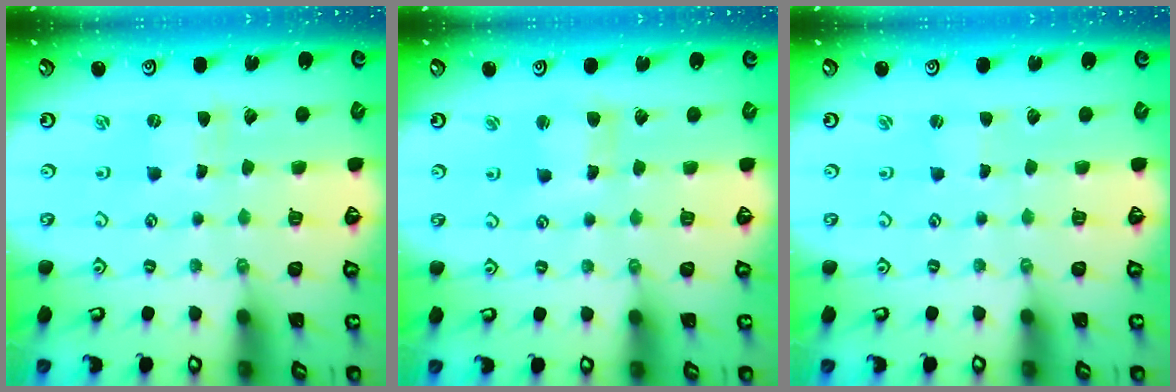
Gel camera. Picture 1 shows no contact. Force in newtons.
{"total": 3.6, "press": 3.6, "slide": 0.3}
{"total": 0.0}